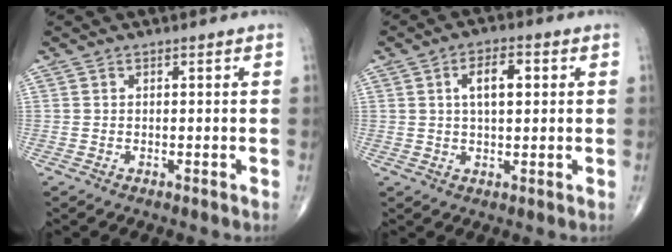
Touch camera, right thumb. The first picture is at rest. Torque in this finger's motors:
{"motor_torque": [0.32, 1.75, 0.34, -0.12, 0.15]}